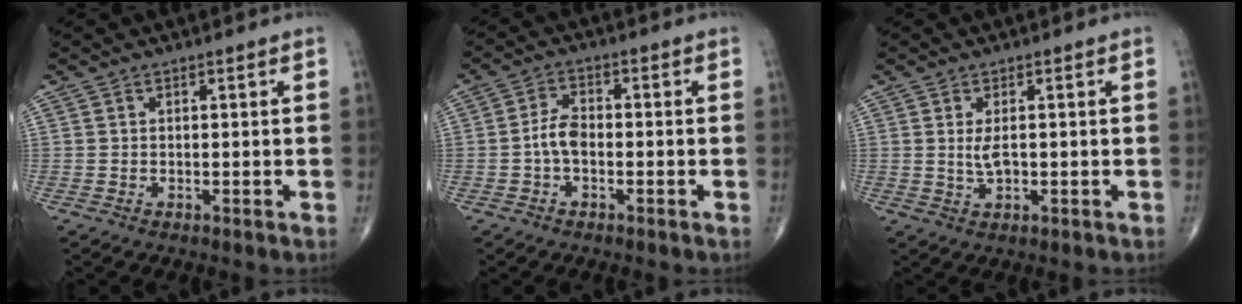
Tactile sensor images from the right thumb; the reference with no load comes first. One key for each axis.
{"total": 4.1, "fx": -1.1, "fy": 2.3, "fz": 3.2, "tx": -0.058, "ty": 0.016, "tz": -0.027}
{"total": 2.7, "fx": 0.2, "fy": 1.2, "fz": 2.4, "tx": -0.048, "ty": -0.006, "tz": 0.007}